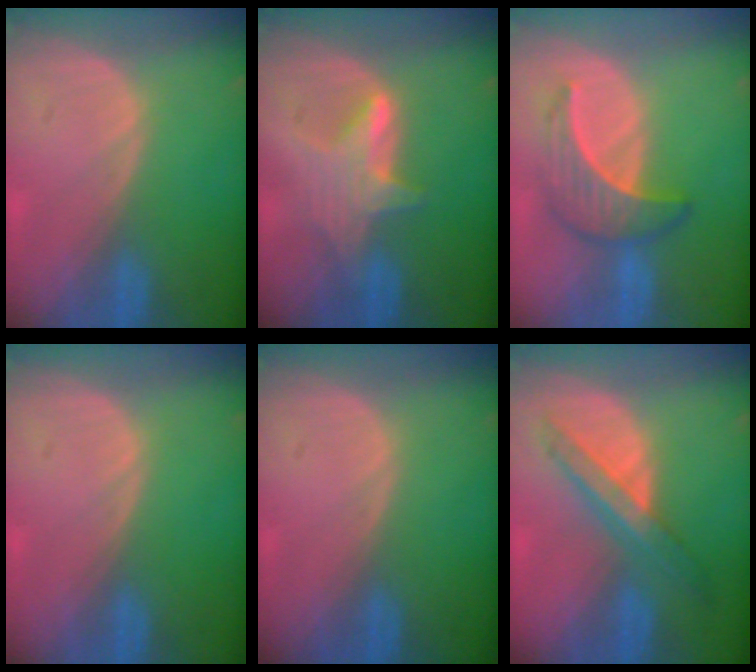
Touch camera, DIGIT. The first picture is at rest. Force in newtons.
{"total": 5.1, "press": 5.1, "slide": 0.5}
{"total": 6.4, "press": 6.2, "slide": 1.4}
{"total": 0.0}
{"total": 0.0}
{"total": 7.2, "press": 6.2, "slide": 3.7}